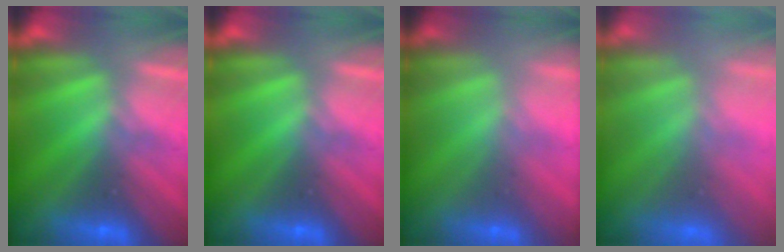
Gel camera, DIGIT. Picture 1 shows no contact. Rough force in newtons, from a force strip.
{"total": 0.0}
{"total": 1.7}
{"total": 8.5}